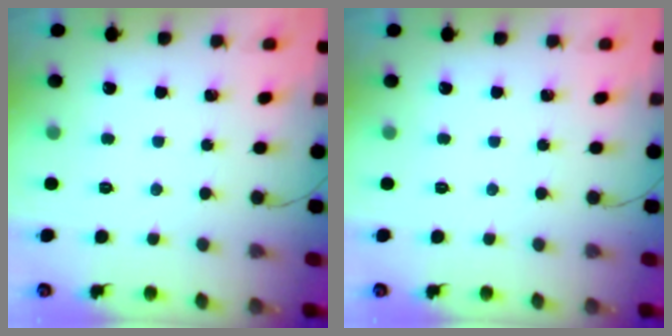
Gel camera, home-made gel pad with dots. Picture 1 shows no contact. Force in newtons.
{"total": 0.0}